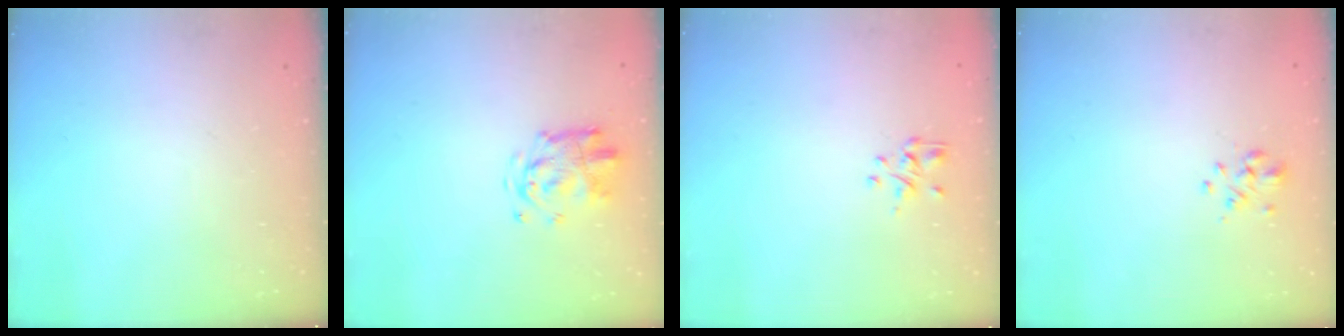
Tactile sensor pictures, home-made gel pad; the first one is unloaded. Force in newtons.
{"total": 3.8, "press": 3.8, "slide": 0.5}
{"total": 1.2, "press": 1.0, "slide": 0.6}
{"total": 2.4, "press": 2.2, "slide": 1.1}